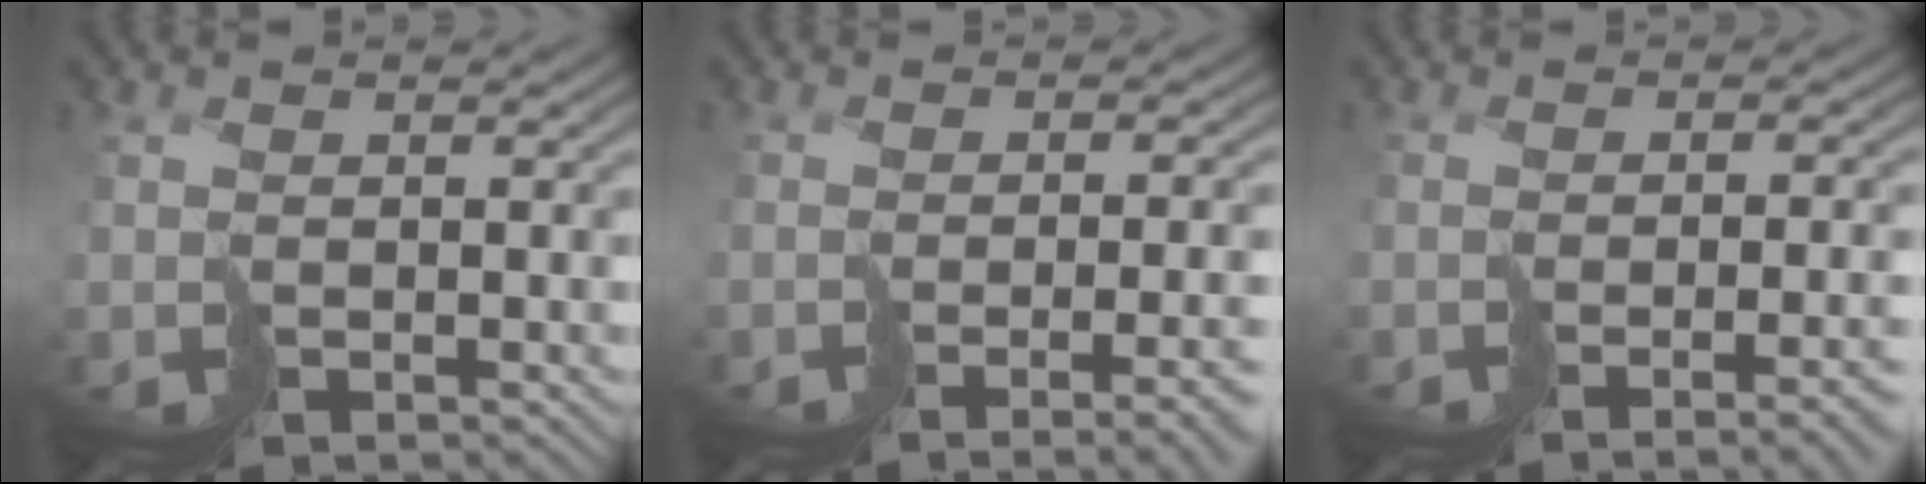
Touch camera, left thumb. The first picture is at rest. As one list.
[{"total": 6.0, "force": [-3.4, 0.9, 4.8], "torque": [-0.040, -0.017, -0.034]}, {"total": 5.2, "force": [-3.0, 0.6, 4.2], "torque": [-0.032, -0.015, -0.032]}]